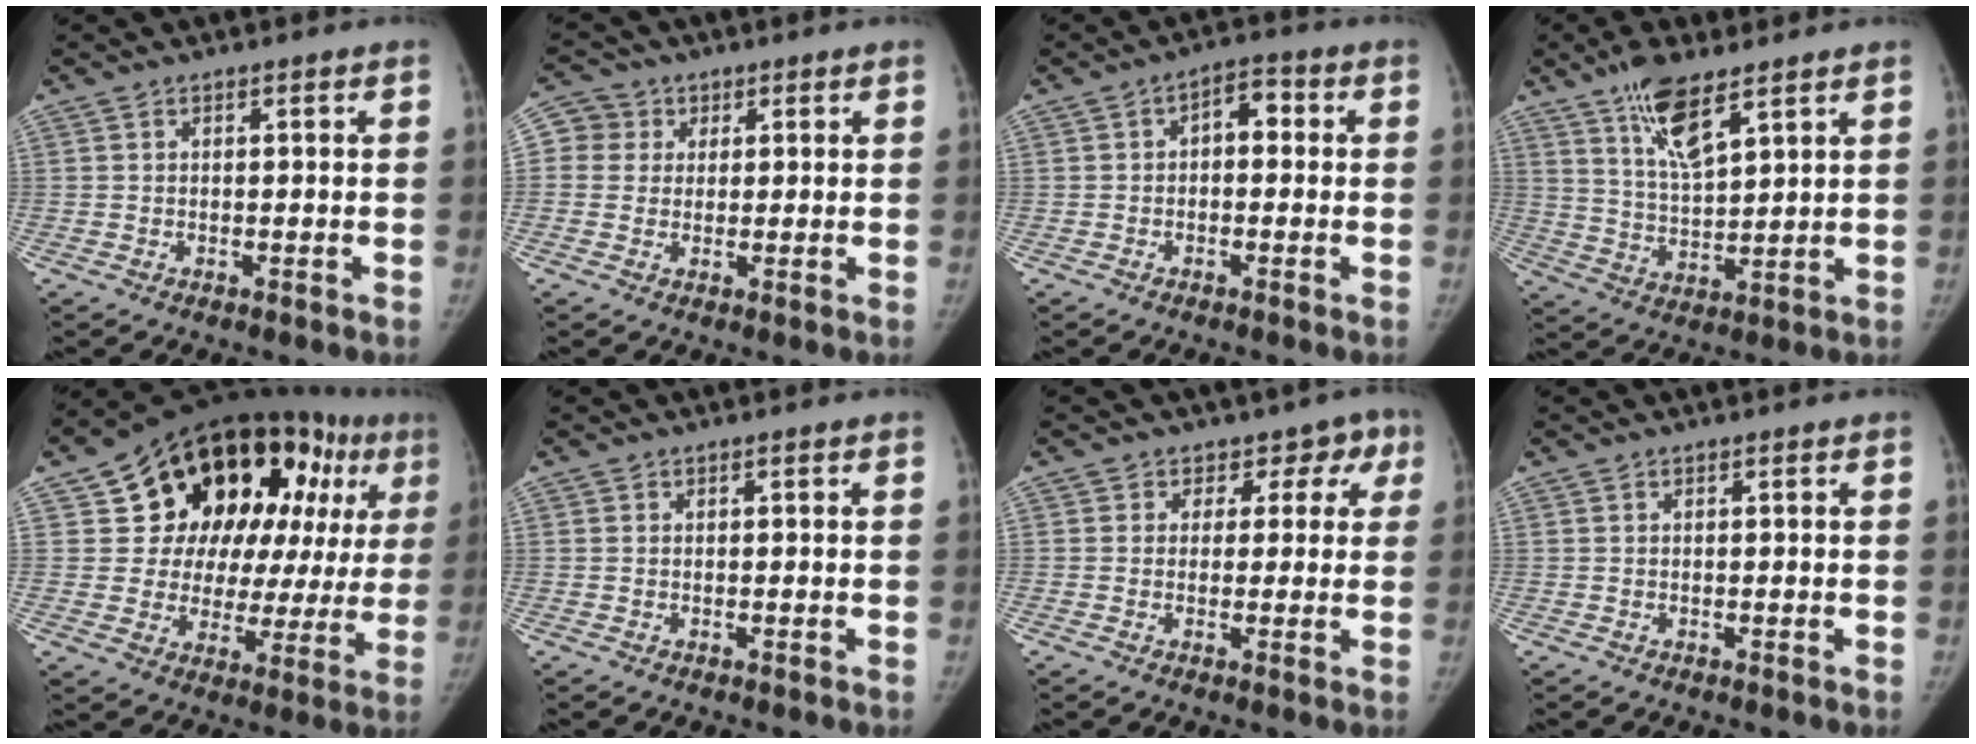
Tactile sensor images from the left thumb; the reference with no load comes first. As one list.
[{"total": 4.7, "force": [1.3, 4.5, 0.3], "torque": [0.019, 0.005, 0.022]}, {"total": 4.4, "force": [0.2, 2.7, 3.5], "torque": [-0.029, 0.009, -0.012]}, {"total": 9.9, "force": [6.3, 2.9, 7.1], "torque": [-0.126, -0.033, 0.125]}, {"total": 26.1, "force": [10.1, 16.0, 18.0], "torque": [-0.192, 0.022, 0.150]}, {"total": 0.0}, {"total": 5.4, "force": [2.4, 4.8, 0.9], "torque": [0.039, 0.001, 0.010]}, {"total": 0.0}]